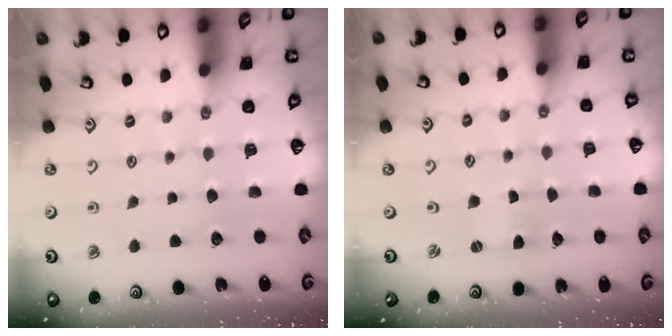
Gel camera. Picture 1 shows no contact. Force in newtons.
{"total": 0.8, "press": 0.7, "slide": 0.2}